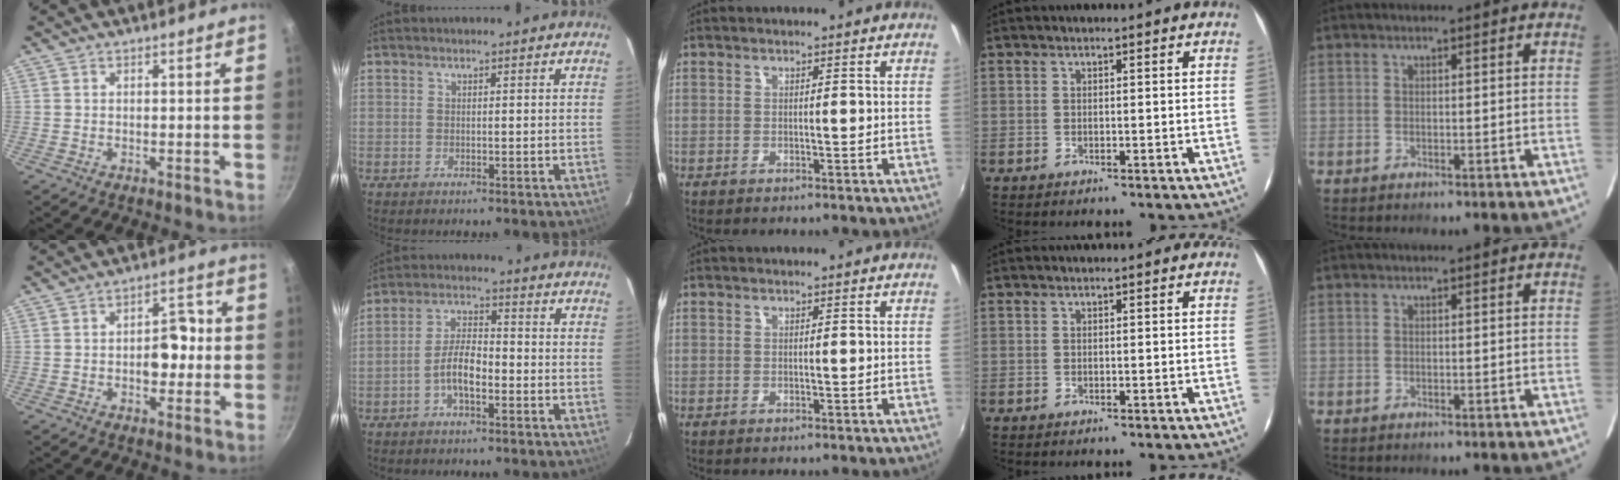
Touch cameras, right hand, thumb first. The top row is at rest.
{"thumb": {"total": 6.7, "force": [-0.7, 4.3, 5.1], "torque": [-0.030, 0.016, -0.012]}, "index": {"total": 5.9, "force": [-2.6, 2.1, 4.9], "torque": [-0.104, 0.013, -0.048]}}